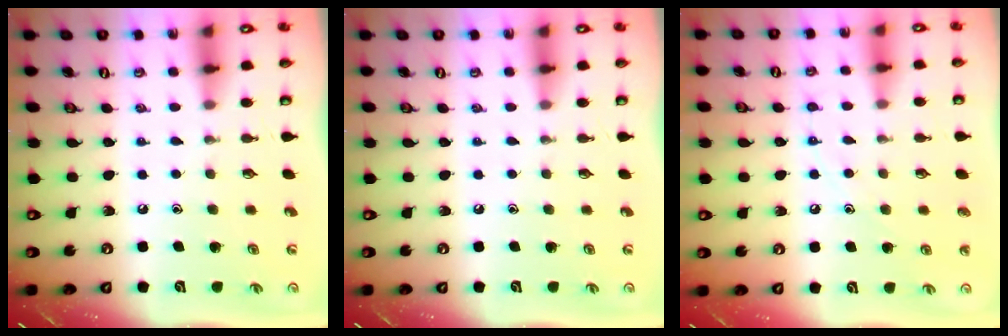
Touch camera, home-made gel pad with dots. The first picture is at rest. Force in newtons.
{"total": 0.0}
{"total": 8.2, "press": 8.2, "slide": 0.6}